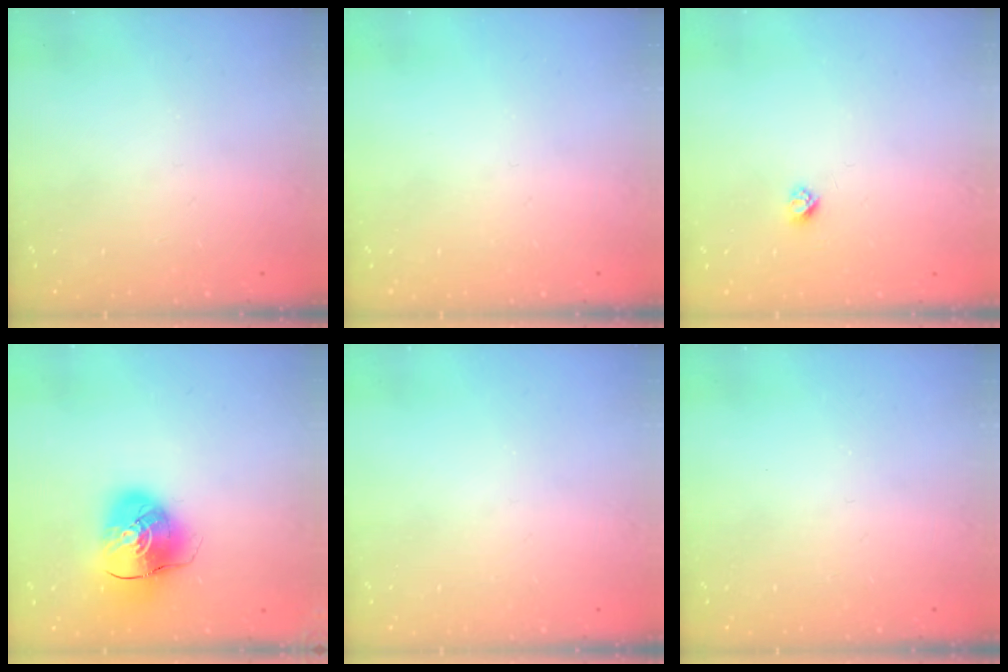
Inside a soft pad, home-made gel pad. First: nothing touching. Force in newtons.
{"total": 0.0}
{"total": 2.7, "press": 2.6, "slide": 0.3}
{"total": 10.8, "press": 10.6, "slide": 1.6}
{"total": 0.0}
{"total": 0.0}